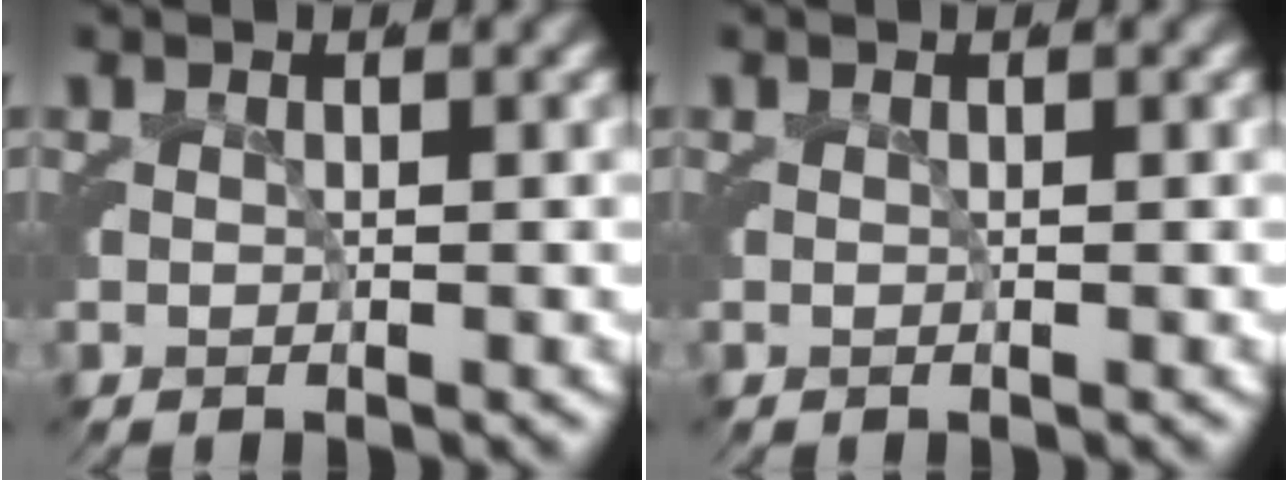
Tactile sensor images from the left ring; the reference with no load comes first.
{"total": 0.0}